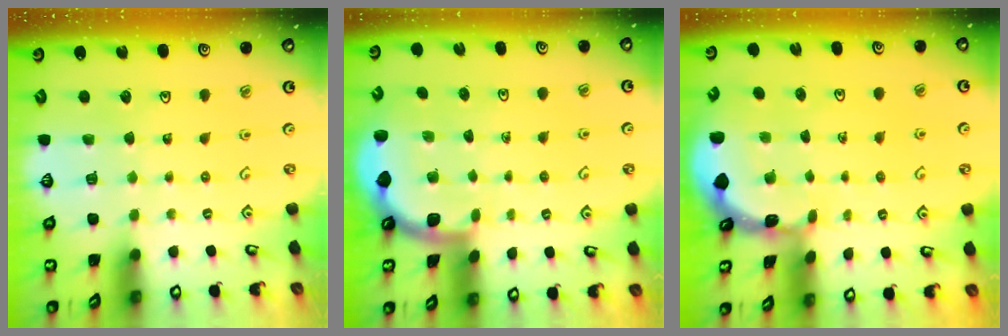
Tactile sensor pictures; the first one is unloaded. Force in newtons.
{"total": 1.7, "press": 1.7, "slide": 0.1}
{"total": 1.4, "press": 1.4, "slide": 0.1}